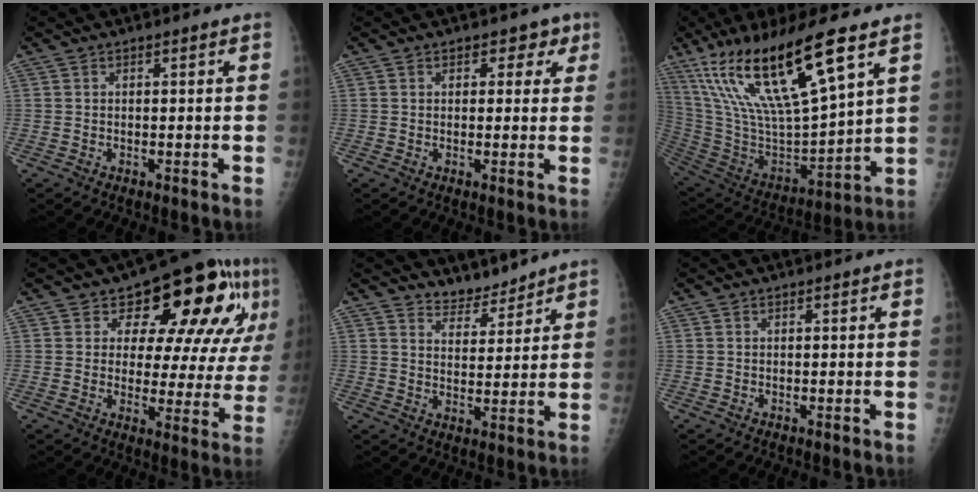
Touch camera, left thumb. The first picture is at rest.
{"total": 3.4, "force": [1.7, 2.6, 1.5], "torque": [0.014, -0.004, 0.016]}
{"total": 24.6, "force": [13.8, 5.5, 19.6], "torque": [-0.372, -0.046, 0.262]}
{"total": 18.9, "force": [8.3, 9.6, 14.0], "torque": [-0.130, -0.016, 0.110]}
{"total": 4.9, "force": [4.7, 1.3, 0.1], "torque": [0.017, -0.039, 0.086]}
{"total": 0.0}